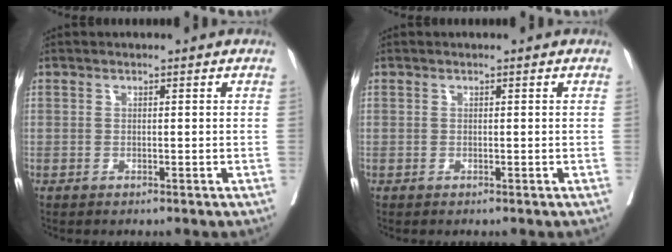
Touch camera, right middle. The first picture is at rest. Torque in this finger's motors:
{"motor_torque": [0.36, -0.36, 0.00, -0.03]}